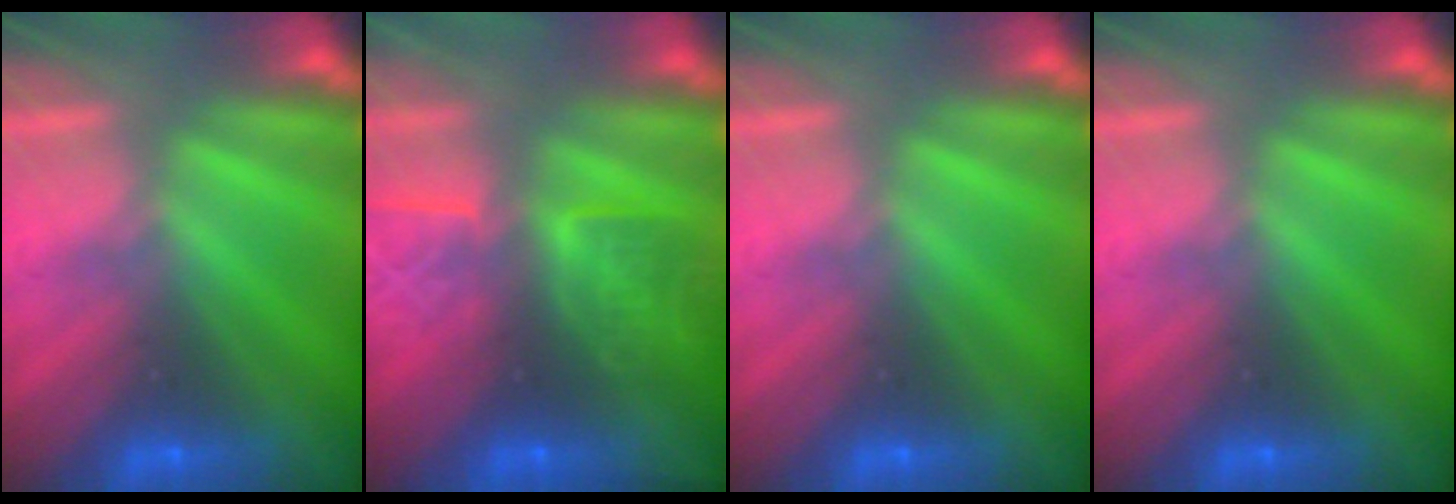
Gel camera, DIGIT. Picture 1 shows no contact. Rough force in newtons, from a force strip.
{"total": 6.4}
{"total": 0.0}
{"total": 0.0}